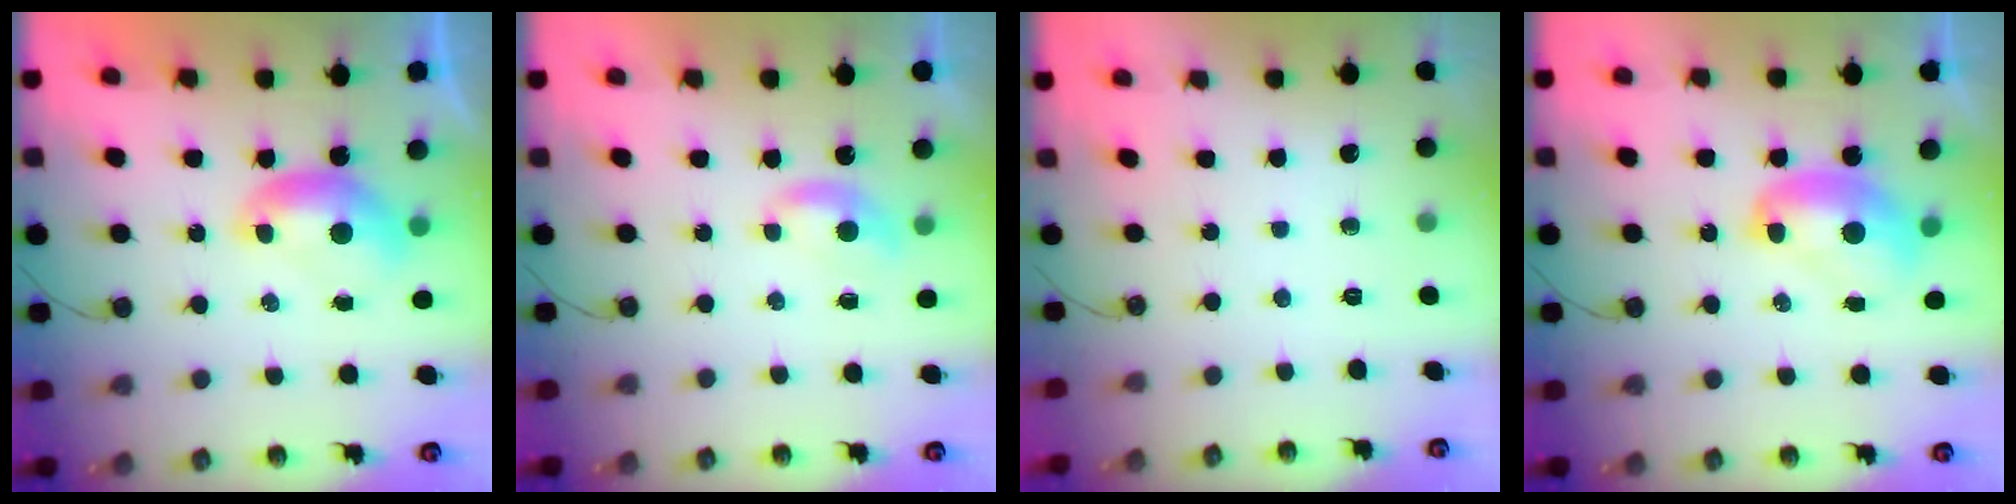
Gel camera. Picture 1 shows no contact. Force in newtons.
{"total": 1.5, "press": 1.5, "slide": 0.4}
{"total": 0.0}
{"total": 2.4, "press": 2.4, "slide": 0.3}